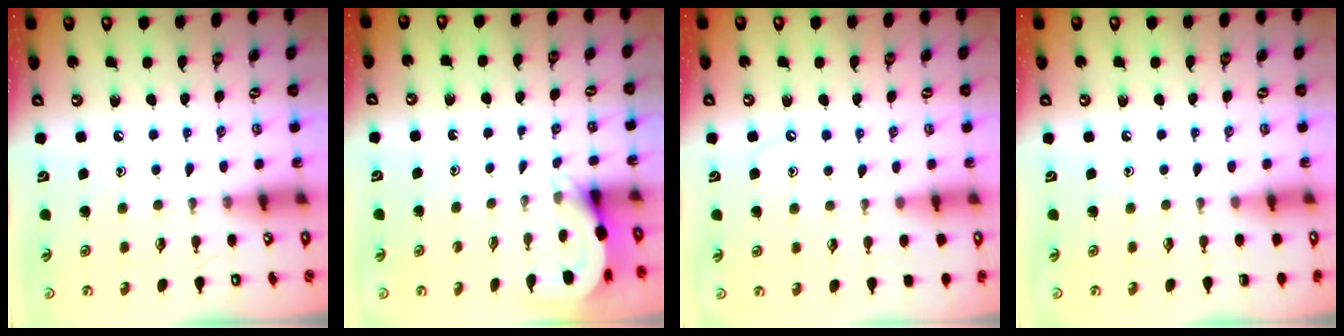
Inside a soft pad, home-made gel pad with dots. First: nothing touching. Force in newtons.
{"total": 4.5, "press": 4.5, "slide": 0.3}
{"total": 4.5, "press": 4.4, "slide": 0.4}
{"total": 0.0}